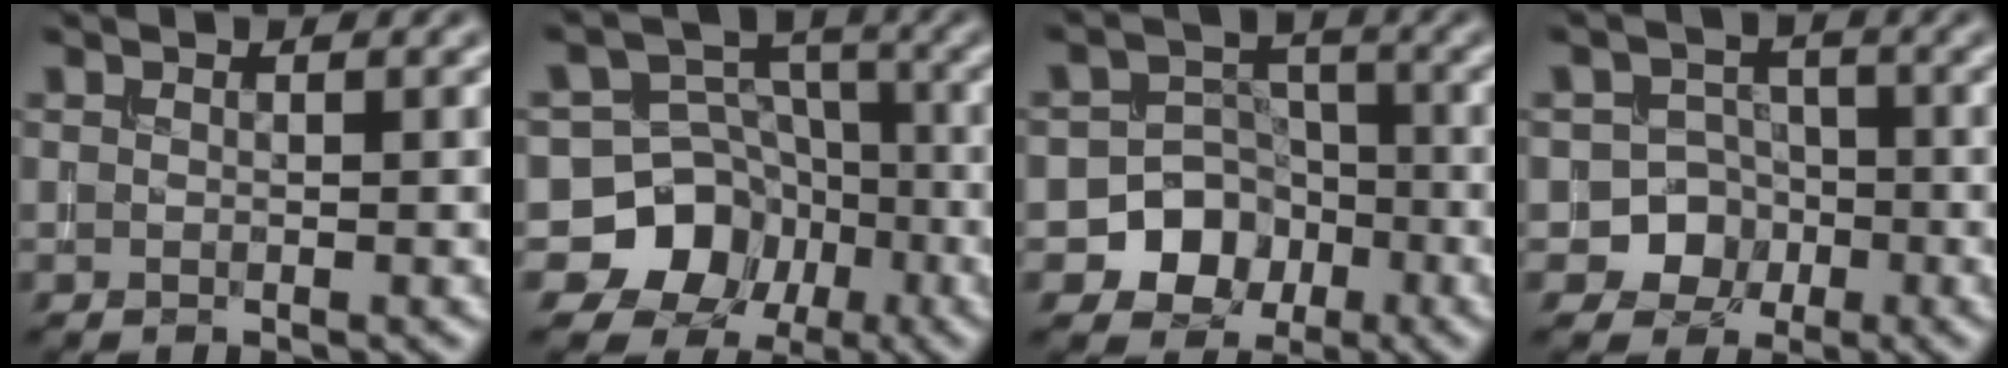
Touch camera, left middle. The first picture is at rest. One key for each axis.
{"total": 10.1, "fx": -4.5, "fy": 8.8, "fz": 1.8, "tx": -0.024, "ty": 0.000, "tz": -0.102}
{"total": 6.9, "fx": -2.9, "fy": 6.0, "fz": 1.6, "tx": 0.001, "ty": 0.000, "tz": -0.073}
{"total": 5.2, "fx": -2.0, "fy": 4.8, "fz": 0.8, "tx": 0.022, "ty": 0.003, "tz": -0.051}